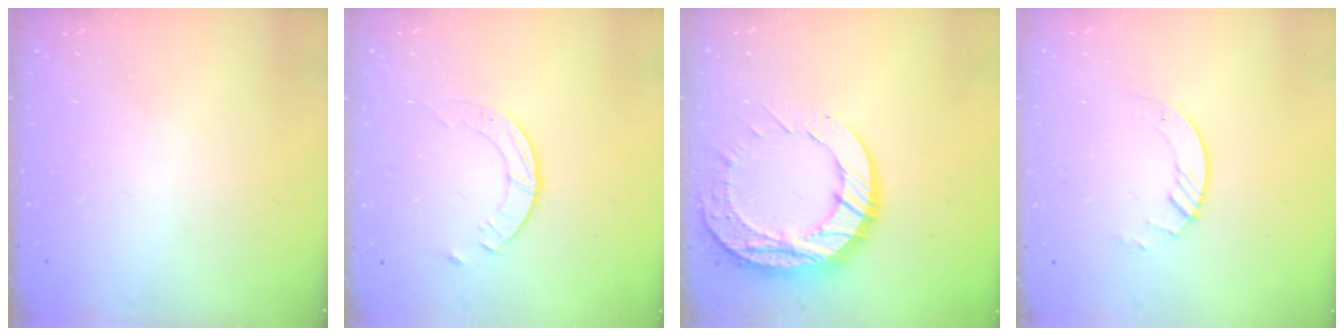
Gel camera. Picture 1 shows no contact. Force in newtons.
{"total": 2.3, "press": 2.3, "slide": 0.3}
{"total": 16.1, "press": 16.1, "slide": 1.3}
{"total": 3.9, "press": 3.9, "slide": 0.4}